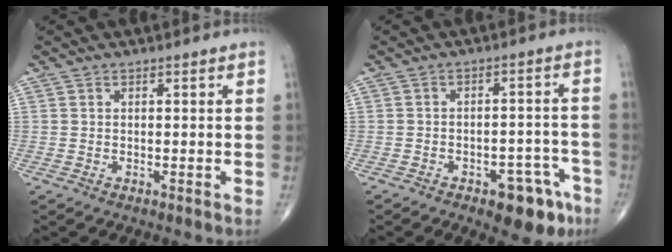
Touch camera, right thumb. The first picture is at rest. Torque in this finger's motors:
{"motor_torque": [1.36, 0.80, -0.05, -0.21, 0.19]}